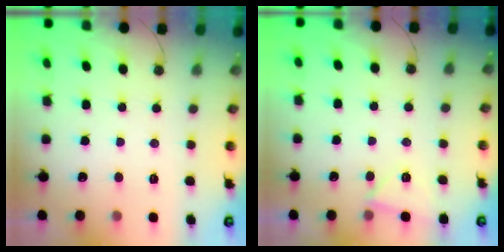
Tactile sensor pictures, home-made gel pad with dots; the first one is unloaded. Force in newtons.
{"total": 4.0, "press": 2.3, "slide": 3.2}